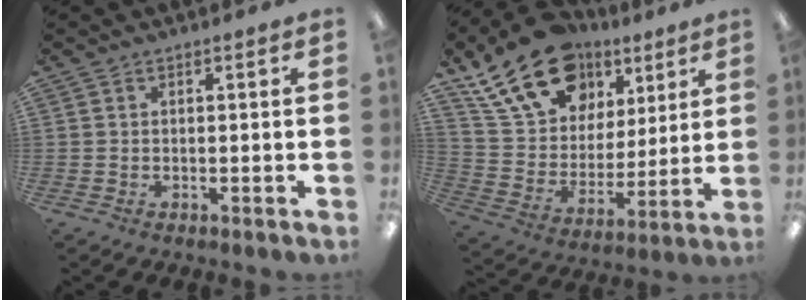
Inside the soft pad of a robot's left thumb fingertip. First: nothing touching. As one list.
[{"total": 21.0, "force": [13.7, 13.1, 9.0], "torque": [-0.167, -0.070, 0.253]}]